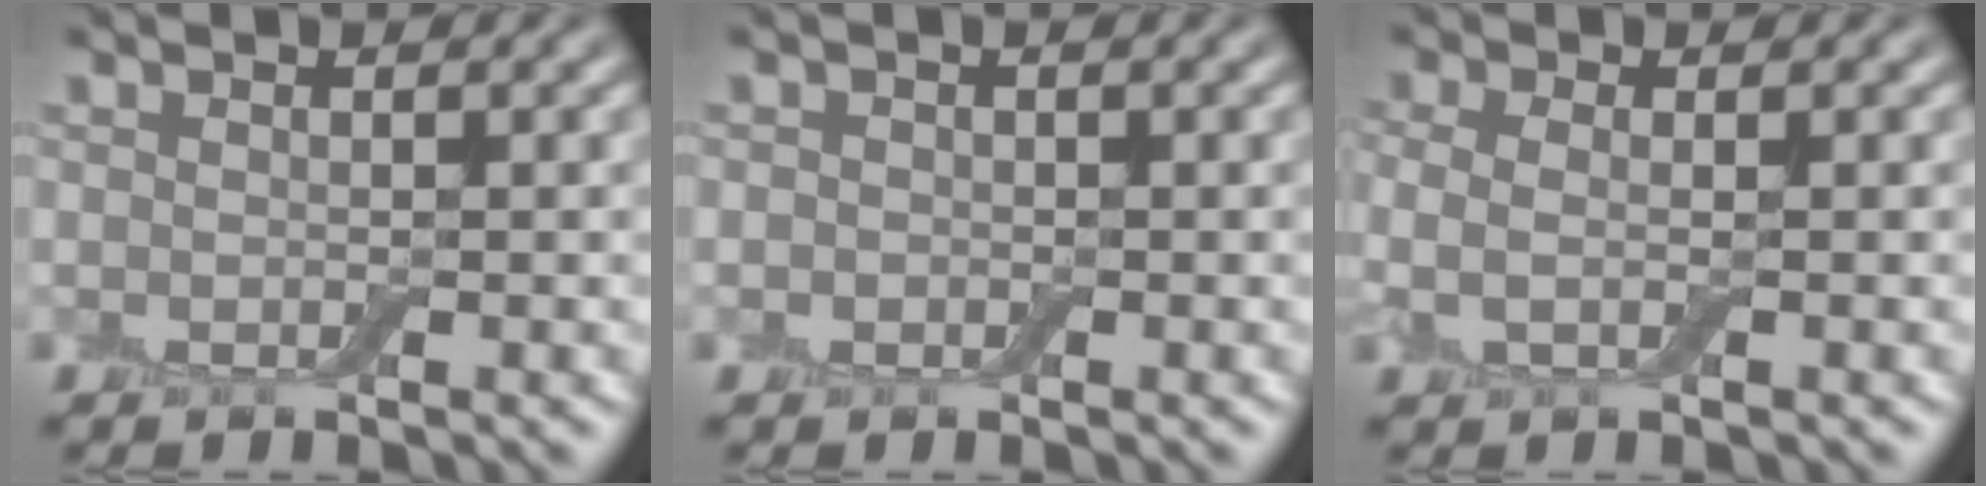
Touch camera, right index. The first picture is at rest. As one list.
[{"total": 0.6, "force": [-0.2, 0.6, 0.1], "torque": [0.002, -0.004, -0.005]}, {"total": 2.1, "force": [-0.1, 1.0, 1.8], "torque": [-0.045, -0.002, -0.008]}]